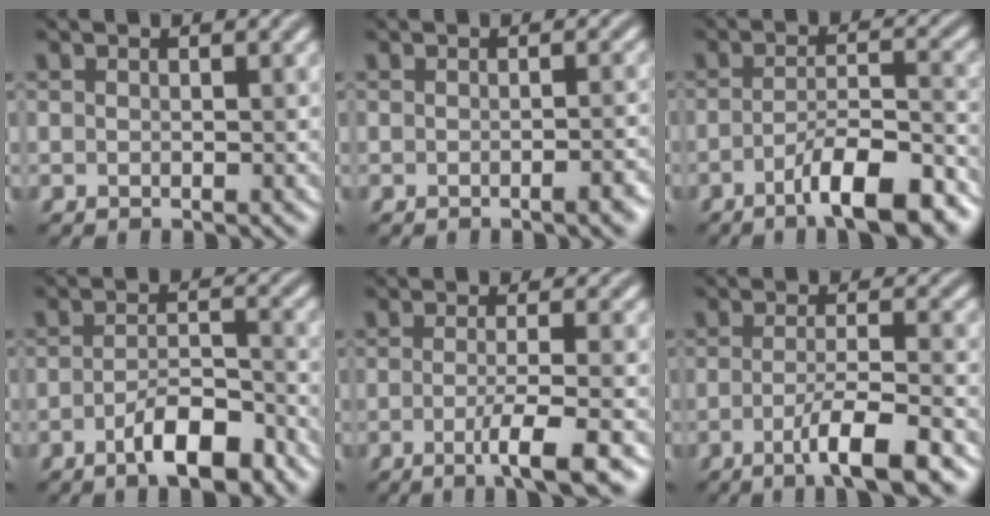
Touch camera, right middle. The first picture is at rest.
{"total": 2.1, "force": [-0.9, 0.5, 1.8], "torque": [-0.016, 0.003, -0.013]}
{"total": 8.1, "force": [-4.9, 2.0, 6.1], "torque": [-0.089, 0.001, -0.079]}
{"total": 5.0, "force": [-3.0, 1.6, 3.7], "torque": [-0.060, 0.004, -0.051]}
{"total": 4.1, "force": [-1.5, 0.7, 3.7], "torque": [-0.056, -0.002, -0.035]}
{"total": 5.0, "force": [-2.3, 0.8, 4.4], "torque": [-0.073, -0.001, -0.046]}